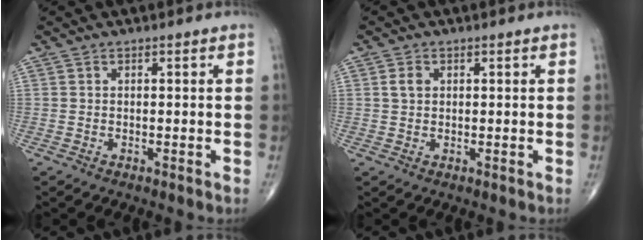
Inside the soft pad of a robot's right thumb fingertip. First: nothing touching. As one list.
[{"total": 2.1, "force": [0.6, 1.6, 1.3], "torque": [-0.022, 0.003, 0.012]}]